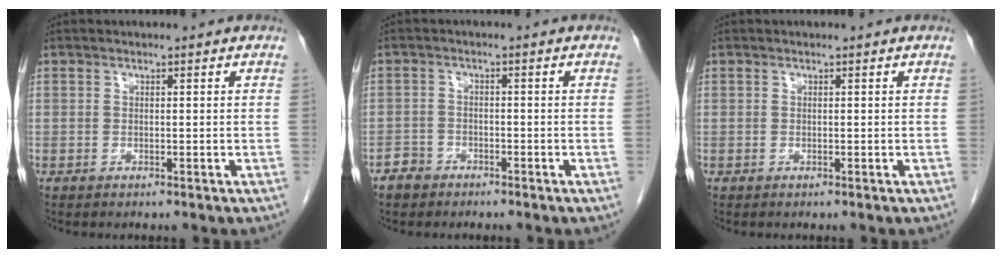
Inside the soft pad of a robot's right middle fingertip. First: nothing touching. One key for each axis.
{"total": 2.8, "fx": -2.1, "fy": 1.8, "fz": 0.3, "tx": -0.013, "ty": 0.007, "tz": -0.038}
{"total": 0.0}